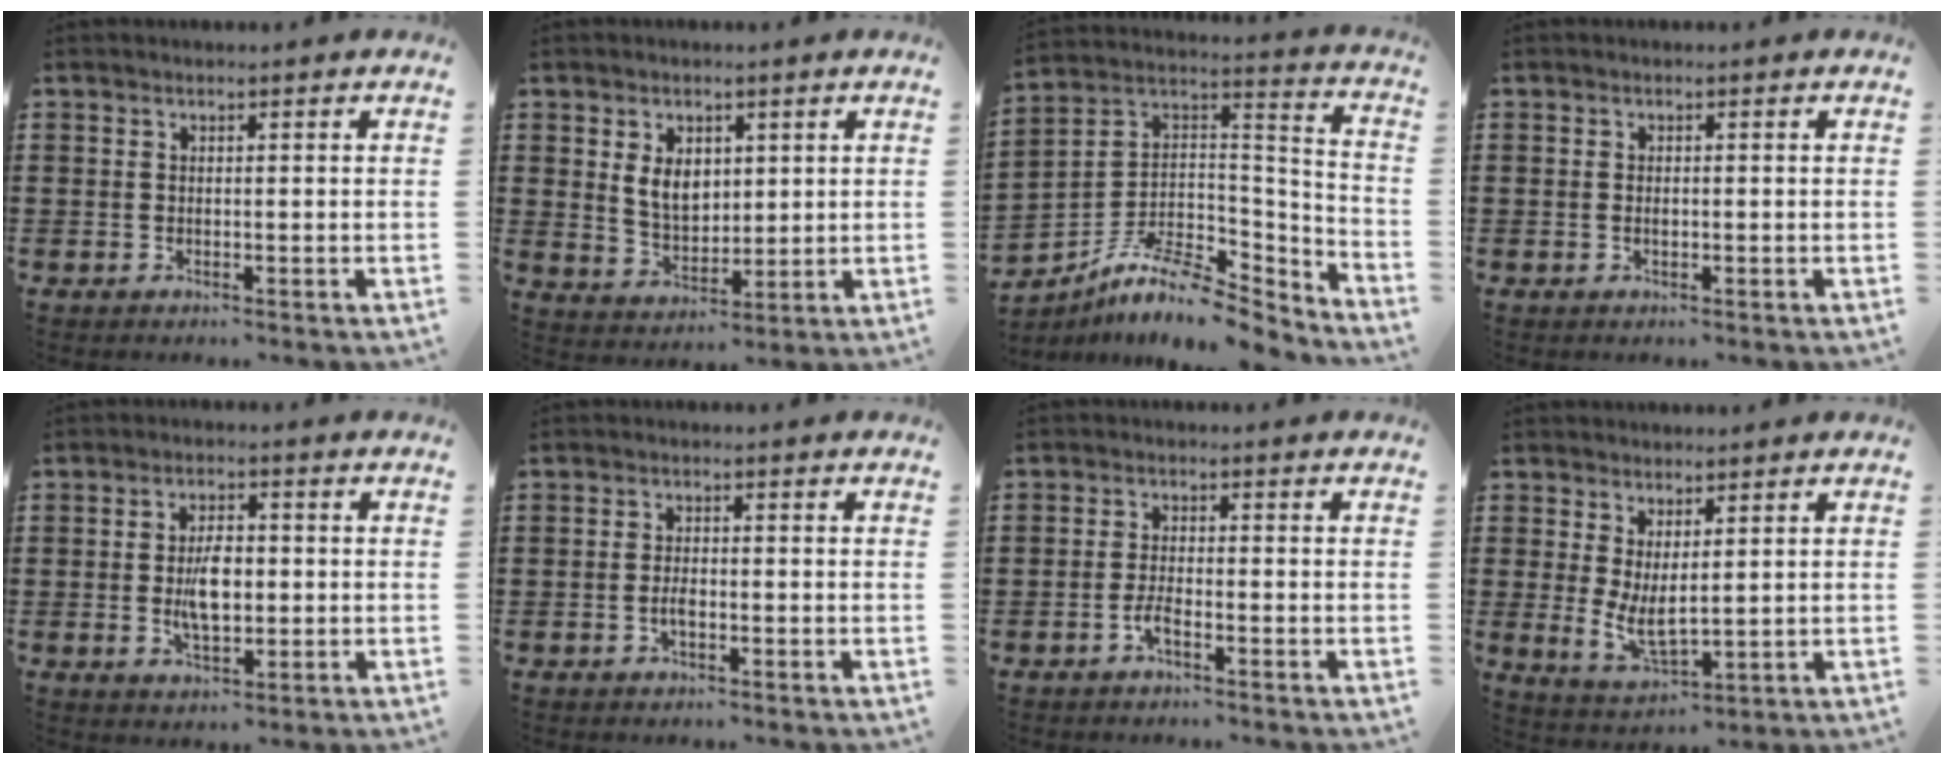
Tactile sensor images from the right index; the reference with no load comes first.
{"total": 5.6, "force": [1.6, 3.8, 3.7], "torque": [-0.077, 0.008, 0.026]}
{"total": 9.7, "force": [-7.7, 3.0, 5.1], "torque": [-0.105, 0.005, -0.153]}
{"total": 0.8, "force": [-0.1, 0.2, 0.8], "torque": [-0.017, -0.001, -0.001]}
{"total": 5.8, "force": [-0.2, 2.8, 5.0], "torque": [-0.094, 0.001, -0.007]}
{"total": 2.1, "force": [-0.7, 0.7, 1.9], "torque": [-0.043, -0.002, -0.016]}
{"total": 2.8, "force": [-1.5, 0.8, 2.2], "torque": [-0.053, -0.002, -0.032]}
{"total": 4.9, "force": [1.0, 2.1, 4.3], "torque": [-0.096, -0.004, 0.020]}